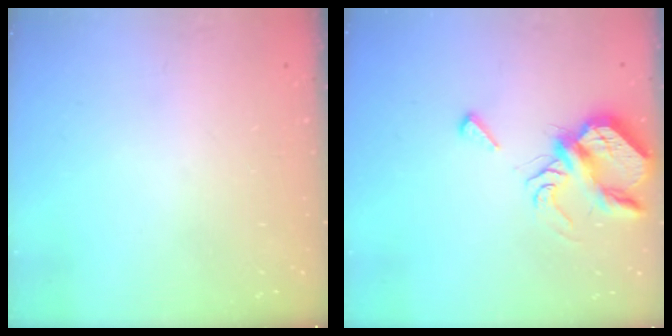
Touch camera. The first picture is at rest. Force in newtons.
{"total": 7.5, "press": 7.5, "slide": 0.8}